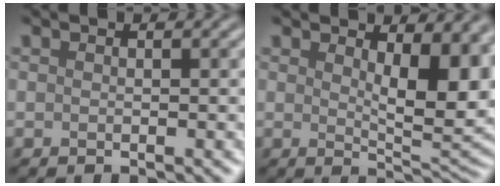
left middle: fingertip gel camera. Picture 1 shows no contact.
{"total": 7.2, "force": [2.0, 2.9, 6.3], "torque": [-0.090, -0.007, 0.038]}